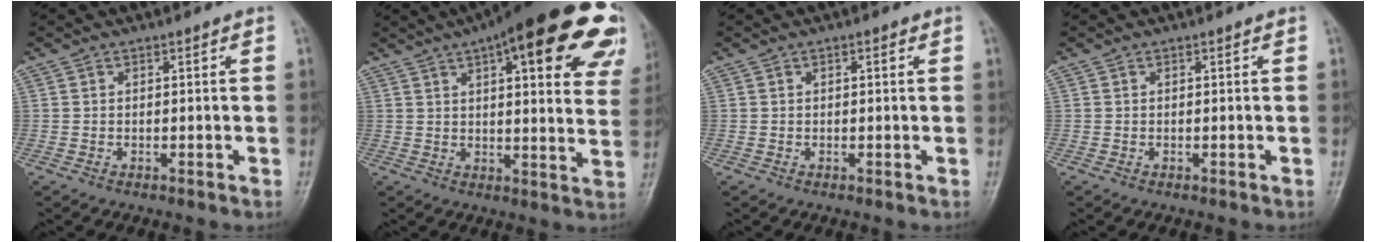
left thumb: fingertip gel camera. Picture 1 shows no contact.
{"total": 28.0, "force": [14.7, 8.6, 22.2], "torque": [-0.233, -0.002, 0.181]}
{"total": 0.8, "force": [0.4, 0.3, 0.7], "torque": [-0.012, 0.001, 0.003]}
{"total": 0.0}